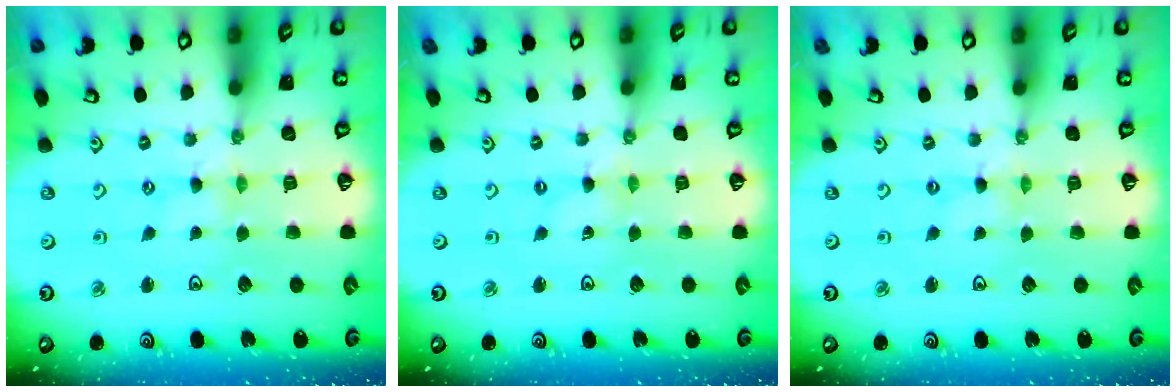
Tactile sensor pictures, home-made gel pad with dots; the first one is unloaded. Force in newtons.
{"total": 0.0}
{"total": 0.0}